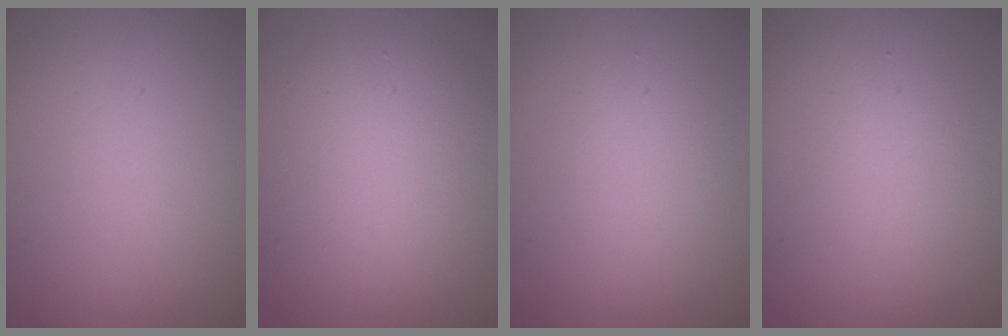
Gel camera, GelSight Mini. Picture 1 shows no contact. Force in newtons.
{"total": 5.6, "press": 5.6, "slide": 0.2}
{"total": 2.0, "press": 2.0, "slide": 0.1}
{"total": 2.0, "press": 2.0, "slide": 0.1}